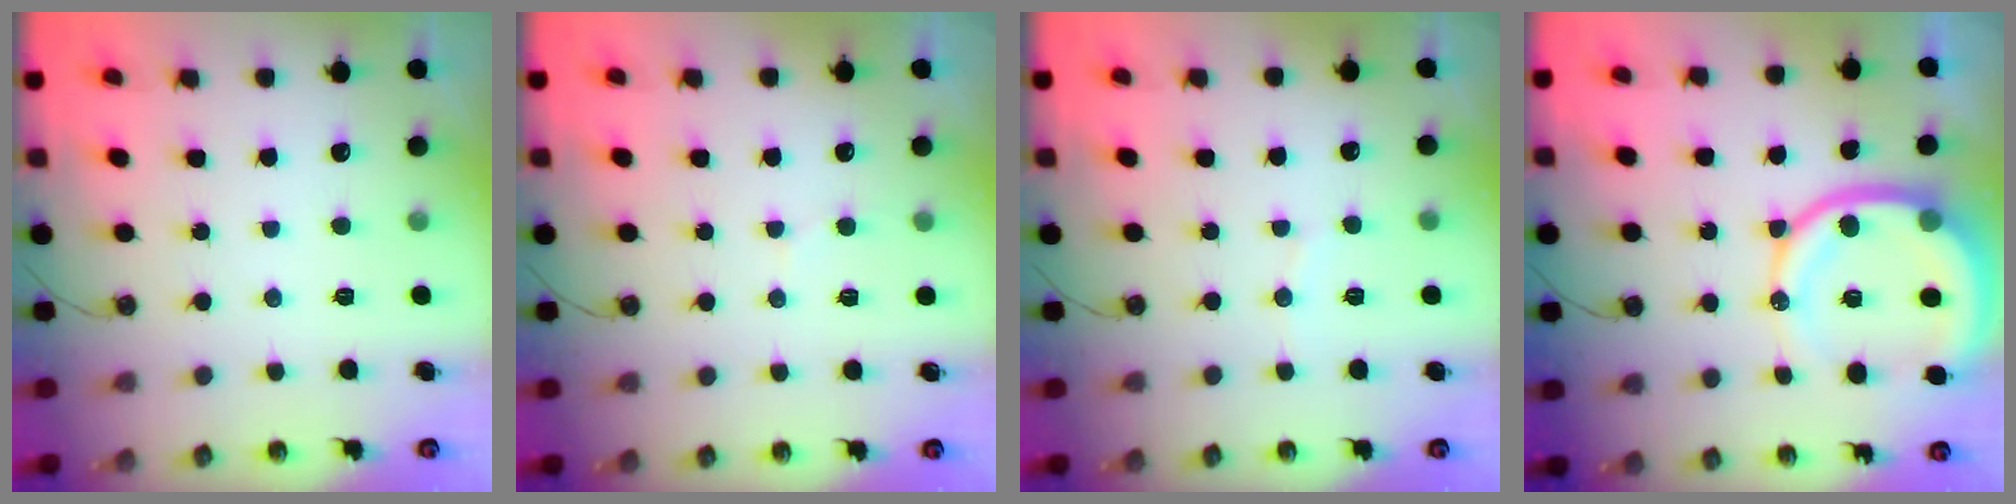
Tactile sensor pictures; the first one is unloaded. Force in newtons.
{"total": 5.4, "press": 5.4, "slide": 0.5}
{"total": 3.0, "press": 3.0, "slide": 0.4}
{"total": 15.3, "press": 15.1, "slide": 1.9}